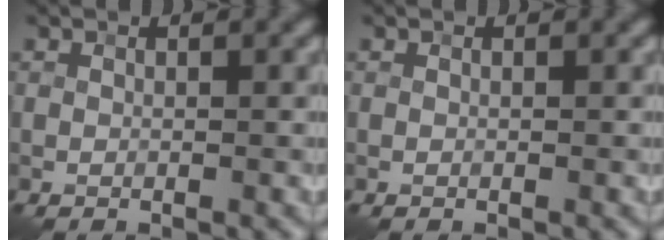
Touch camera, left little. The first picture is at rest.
{"total": 0.0}